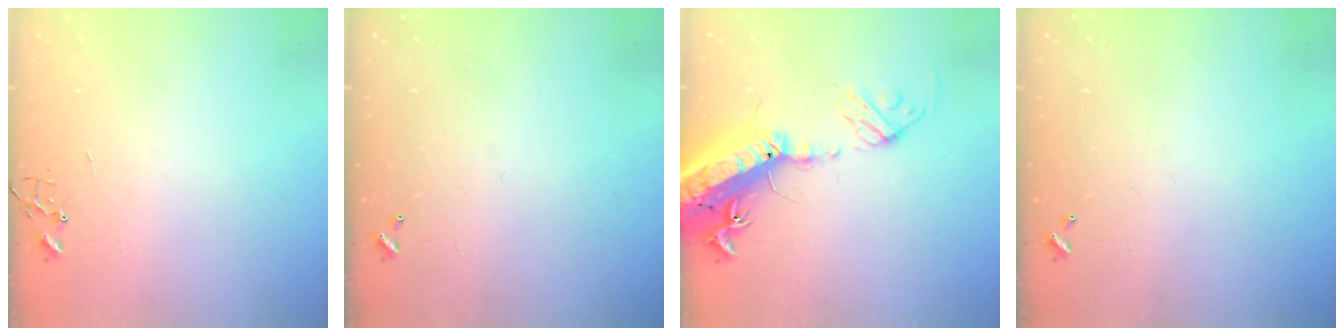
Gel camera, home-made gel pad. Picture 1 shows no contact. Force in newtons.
{"total": 0.0}
{"total": 23.3, "press": 22.7, "slide": 5.2}
{"total": 0.0}